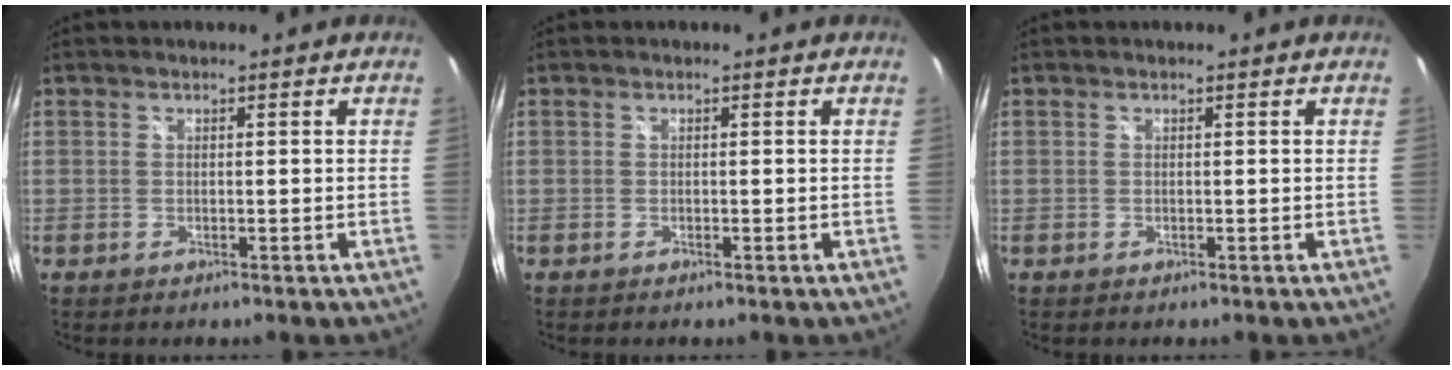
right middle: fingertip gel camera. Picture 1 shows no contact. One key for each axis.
{"total": 0.0}
{"total": 0.0}